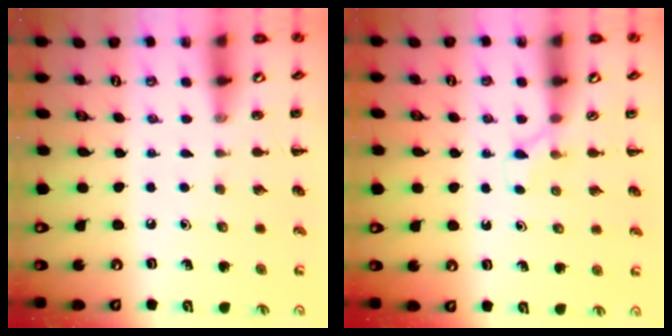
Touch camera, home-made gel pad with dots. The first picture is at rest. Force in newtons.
{"total": 2.5, "press": 2.3, "slide": 1.0}